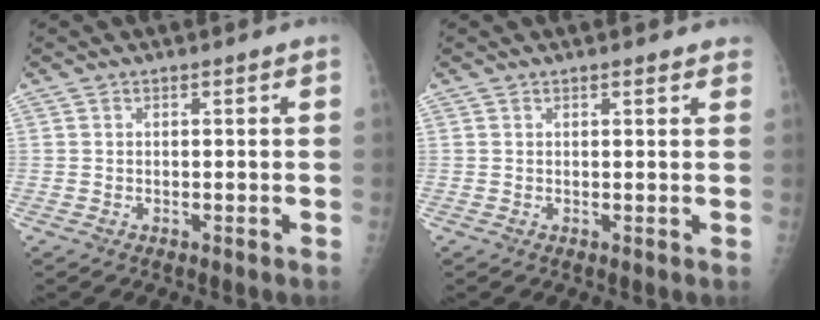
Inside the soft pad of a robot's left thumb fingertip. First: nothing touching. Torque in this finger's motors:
{"motor_torque": [-0.21, -0.01, -0.30, 0.05, 0.01]}